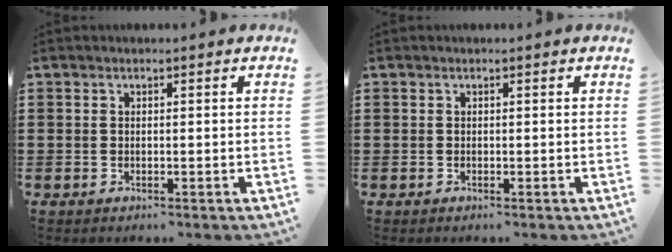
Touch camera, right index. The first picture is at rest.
{"total": 0.0}